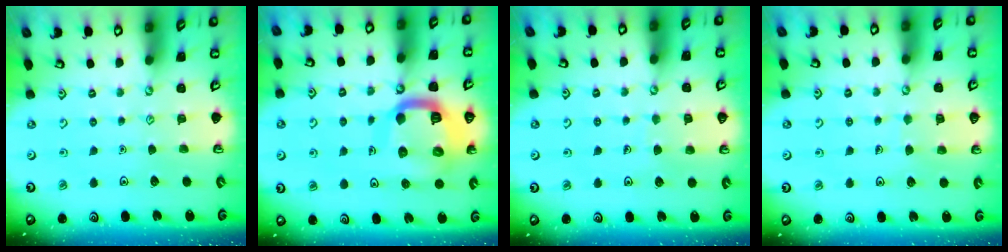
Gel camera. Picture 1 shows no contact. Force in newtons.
{"total": 15.6, "press": 15.5, "slide": 1.8}
{"total": 4.9, "press": 4.8, "slide": 0.4}
{"total": 5.9, "press": 5.9, "slide": 0.5}